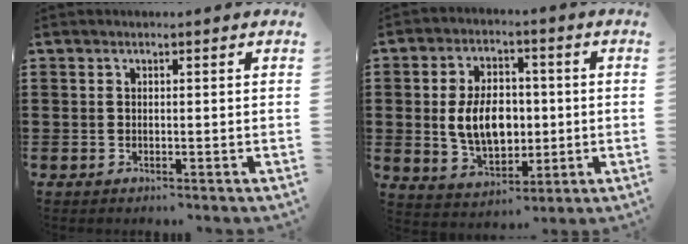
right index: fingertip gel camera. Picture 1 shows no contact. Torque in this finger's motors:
{"motor_torque": [1.06, 0.37, 0.67, 0.21]}